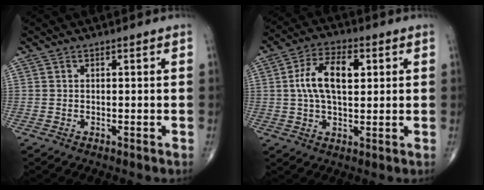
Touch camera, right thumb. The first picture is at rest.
{"total": 10.8, "force": [2.0, 5.6, 9.0], "torque": [-0.162, 0.011, 0.032]}